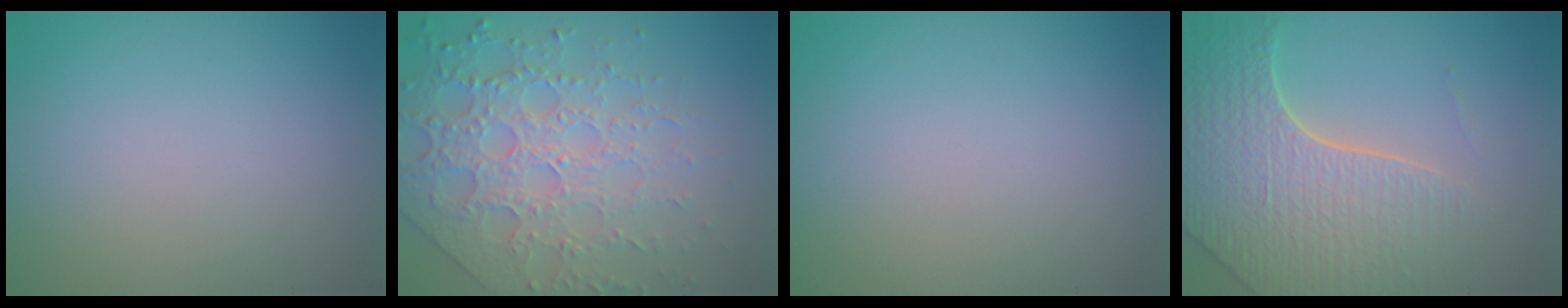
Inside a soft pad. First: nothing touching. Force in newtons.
{"total": 6.4, "press": 5.3, "slide": 3.6}
{"total": 0.0}
{"total": 6.2, "press": 5.2, "slide": 3.4}